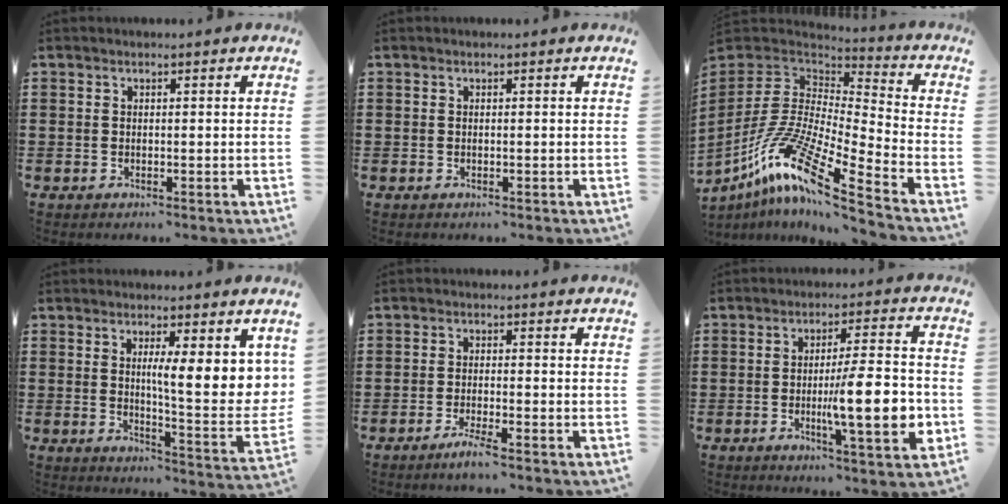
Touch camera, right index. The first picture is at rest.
{"total": 0.0}
{"total": 14.0, "force": [-9.7, 1.7, 10.0], "torque": [-0.217, -0.003, -0.197]}
{"total": 8.1, "force": [2.8, 1.7, 7.5], "torque": [-0.115, -0.023, 0.040]}
{"total": 3.0, "force": [-2.0, -0.2, 2.2], "torque": [-0.050, -0.013, -0.038]}
{"total": 12.2, "force": [-2.4, 2.3, 11.8], "torque": [-0.174, -0.013, -0.042]}